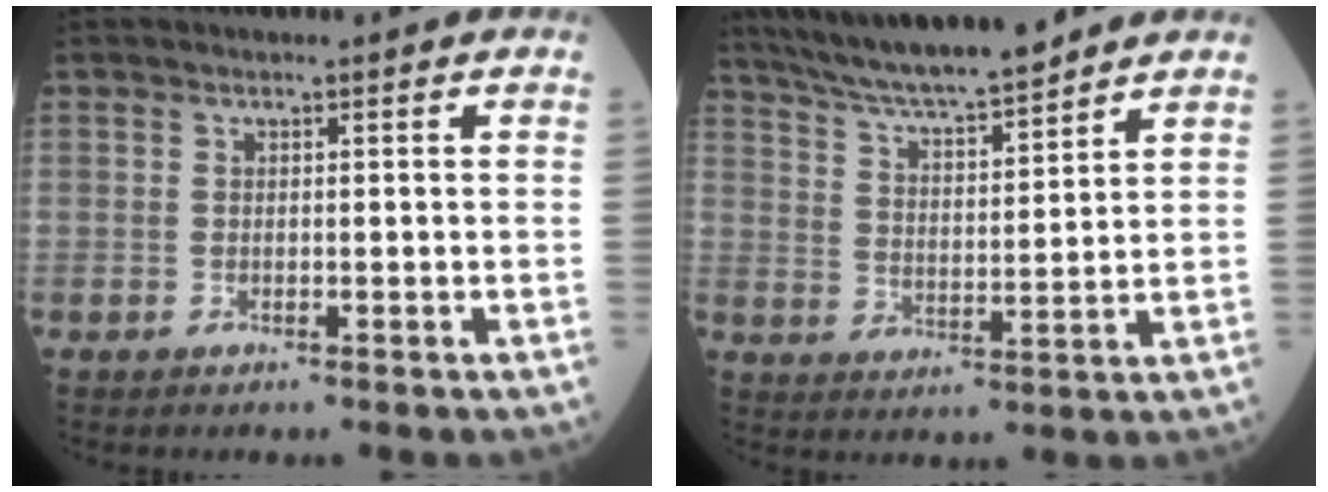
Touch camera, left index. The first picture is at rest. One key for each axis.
{"total": 14.6, "fx": 13.0, "fy": 1.1, "fz": 6.6, "tx": -0.119, "ty": 0.014, "tz": 0.221}